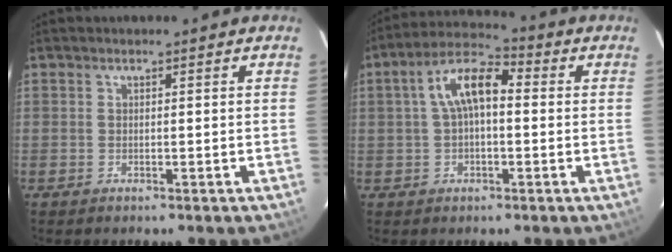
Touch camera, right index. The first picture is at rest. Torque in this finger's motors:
{"motor_torque": [0.28, 0.01, 0.28, 0.12]}